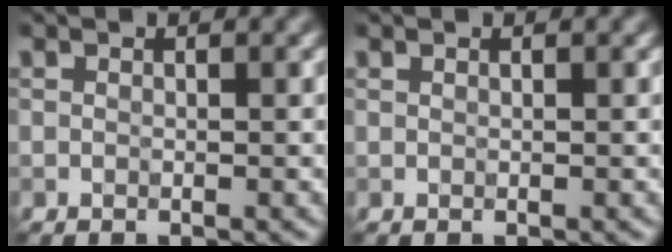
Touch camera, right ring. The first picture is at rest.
{"total": 0.0}